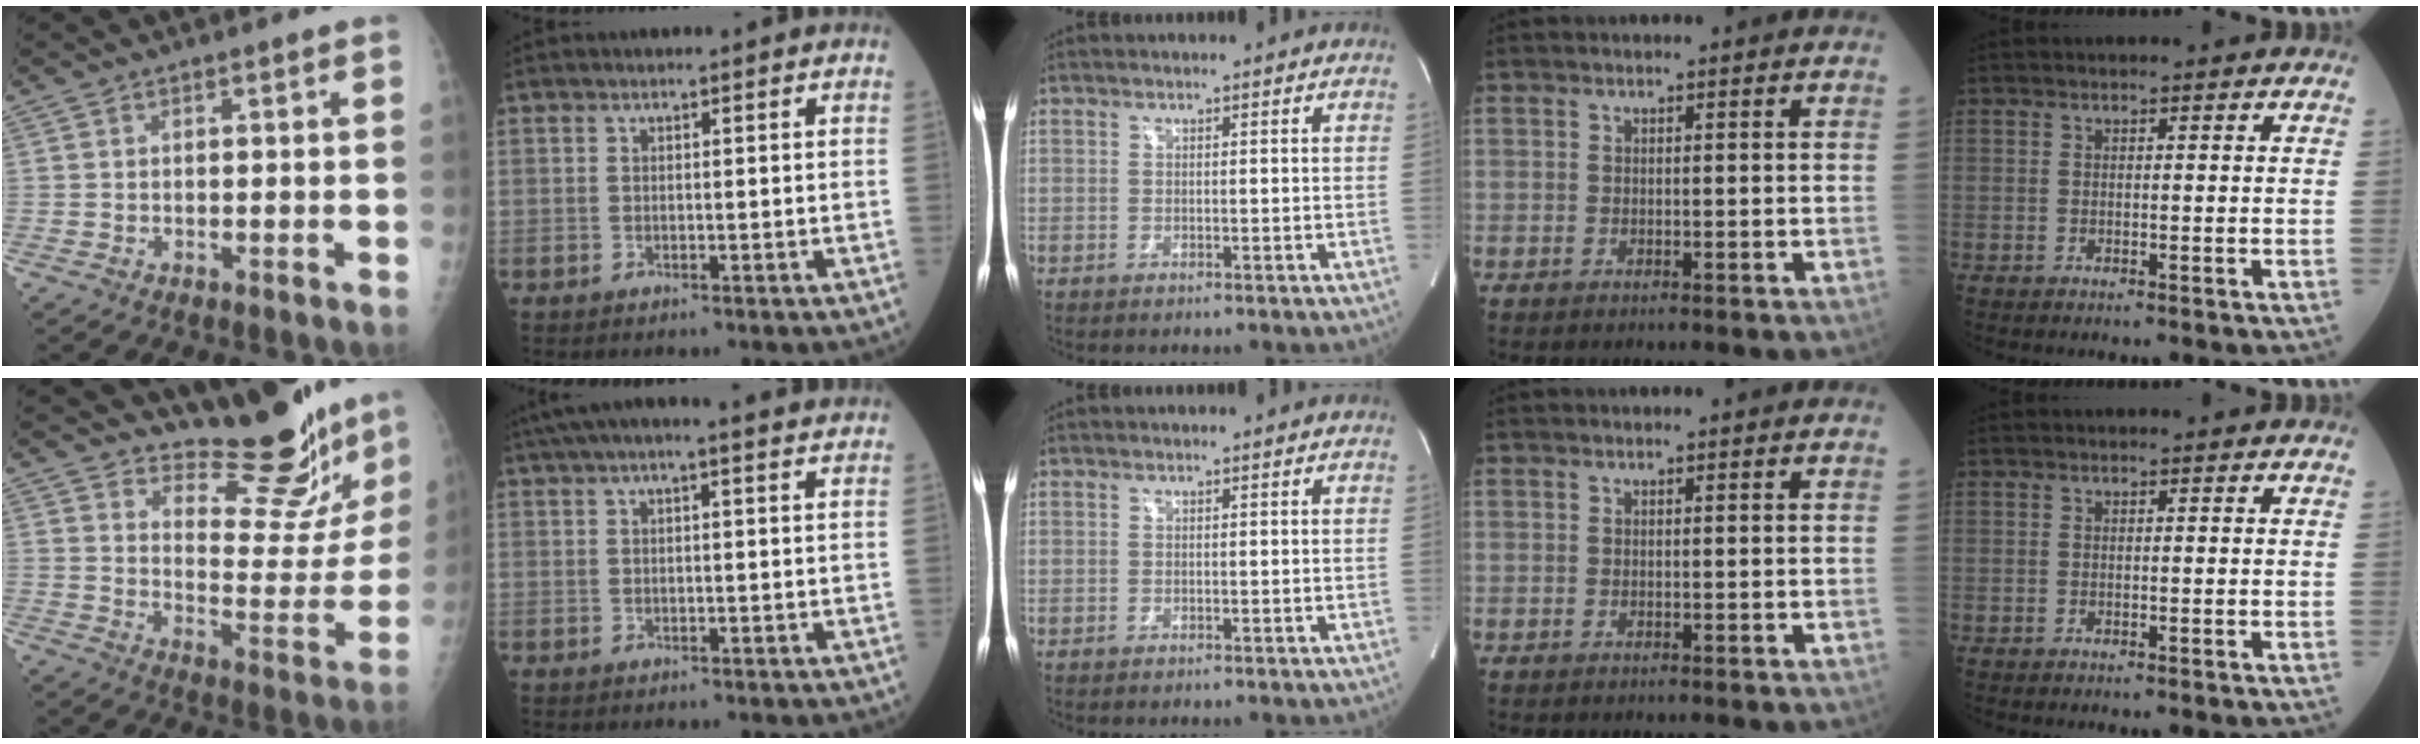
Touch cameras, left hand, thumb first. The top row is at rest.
{"thumb": {"total": 17.0, "force": [15.6, 4.3, 5.5], "torque": [-0.030, -0.138, 0.212]}, "index": {"total": 8.5, "force": [6.7, 1.0, 5.1], "torque": [-0.090, 0.045, 0.088]}}